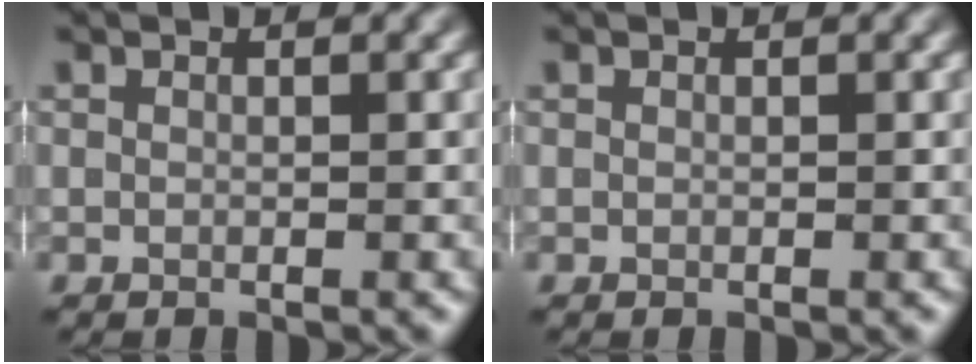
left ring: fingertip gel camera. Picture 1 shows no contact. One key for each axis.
{"total": 0.0}